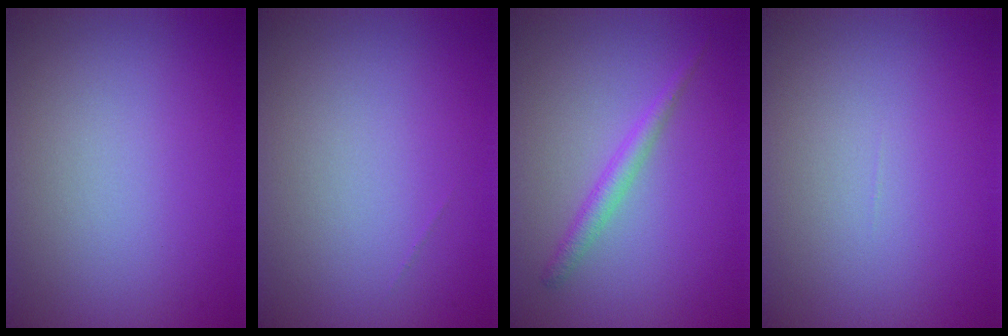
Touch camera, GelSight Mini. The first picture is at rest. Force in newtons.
{"total": 0.0}
{"total": 1.7, "press": 1.7, "slide": 0.1}
{"total": 0.0}